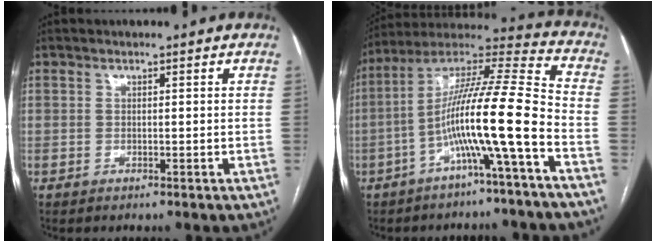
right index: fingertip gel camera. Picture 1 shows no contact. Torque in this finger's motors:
{"motor_torque": [2.14, 0.00, 1.05, 0.21]}